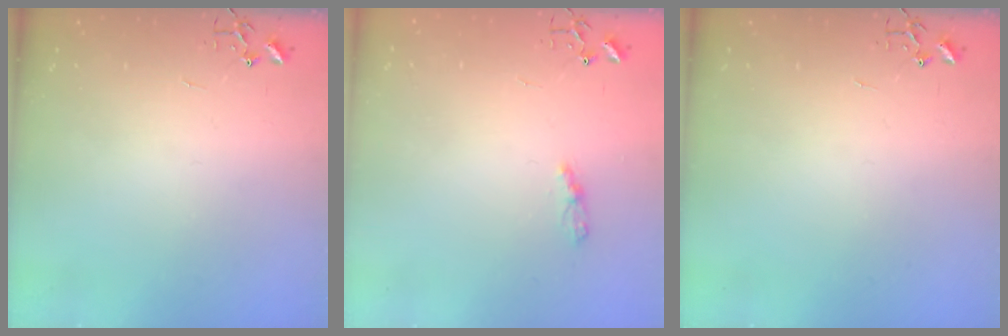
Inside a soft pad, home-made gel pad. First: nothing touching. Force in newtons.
{"total": 4.7, "press": 4.7, "slide": 0.4}
{"total": 0.0}